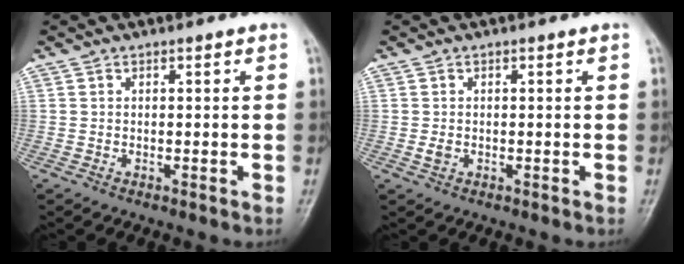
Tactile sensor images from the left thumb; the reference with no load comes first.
{"total": 1.2, "force": [-0.2, 1.0, 0.7], "torque": [-0.015, -0.002, -0.001]}